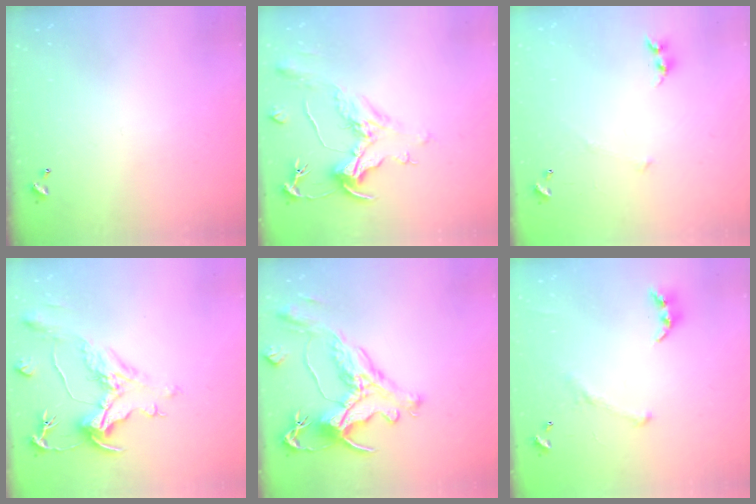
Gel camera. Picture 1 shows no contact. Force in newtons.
{"total": 2.1, "press": 1.7, "slide": 1.3}
{"total": 6.1, "press": 6.0, "slide": 0.6}
{"total": 1.6, "press": 0.1, "slide": 1.6}
{"total": 1.6, "press": 1.0, "slide": 1.3}
{"total": 2.3, "press": 2.1, "slide": 1.0}